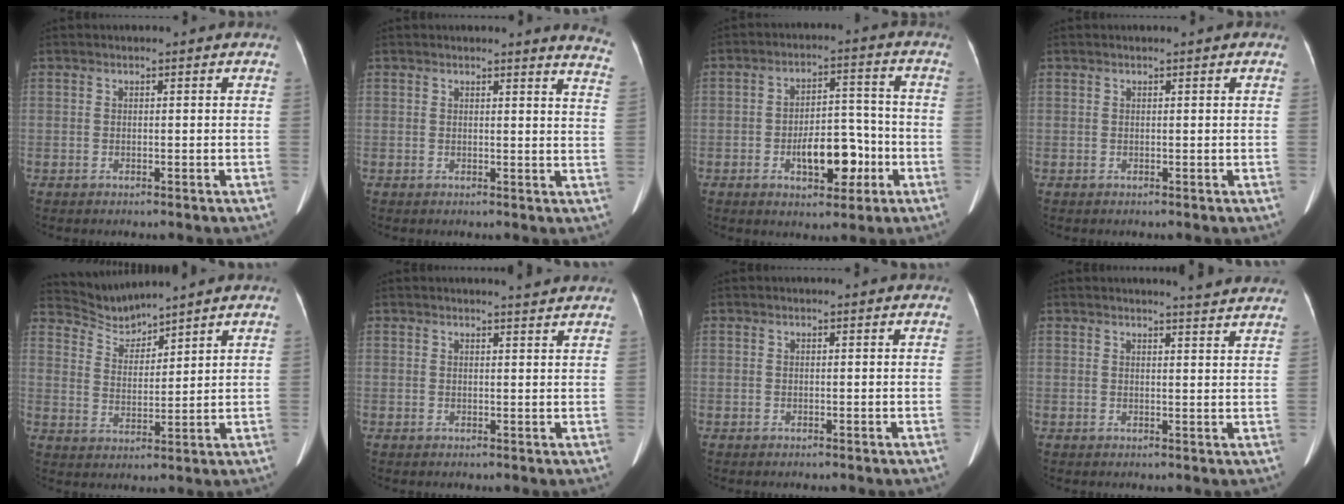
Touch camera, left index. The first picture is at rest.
{"total": 6.7, "force": [6.5, -0.3, 1.3], "torque": [-0.006, -0.062, 0.037]}
{"total": 8.9, "force": [-3.5, 4.2, 7.0], "torque": [-0.110, 0.019, -0.054]}
{"total": 0.0}
{"total": 4.8, "force": [4.7, -0.2, -0.5], "torque": [0.004, 0.001, 0.101]}
{"total": 2.5, "force": [2.3, -0.5, 0.5], "torque": [-0.013, -0.008, 0.027]}
{"total": 0.0}
{"total": 5.9, "force": [5.7, -0.4, 1.6], "torque": [-0.024, -0.006, 0.049]}